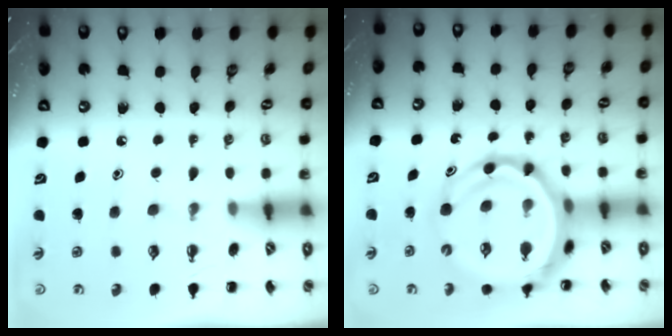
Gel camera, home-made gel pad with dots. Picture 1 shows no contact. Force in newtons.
{"total": 13.7, "press": 13.1, "slide": 4.0}